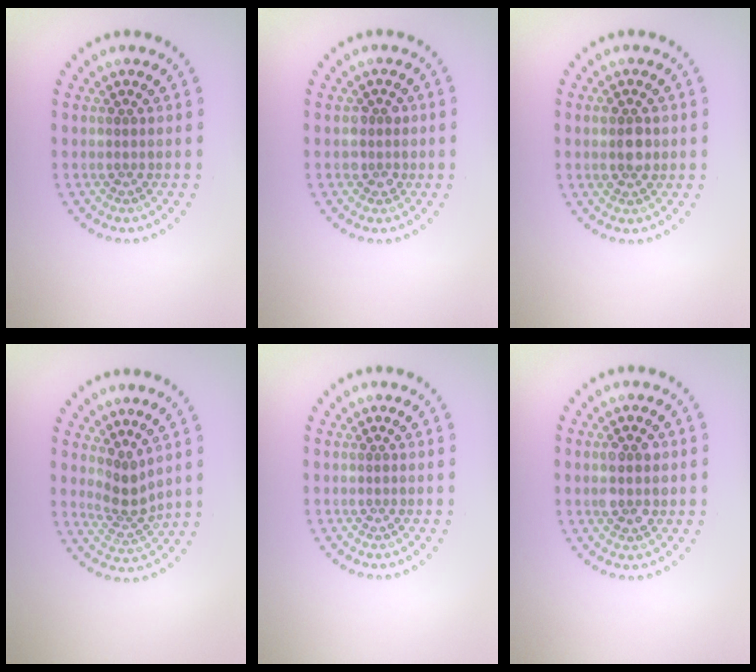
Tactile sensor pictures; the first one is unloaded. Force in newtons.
{"total": 1.7, "press": 1.5, "slide": 0.8}
{"total": 2.4, "press": 2.4, "slide": 0.4}
{"total": 2.4, "press": 1.8, "slide": 1.5}
{"total": 0.0}
{"total": 2.5, "press": 2.5, "slide": 0.3}